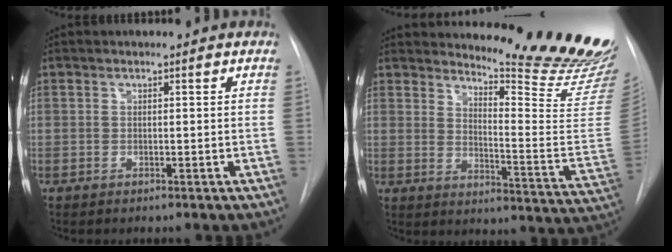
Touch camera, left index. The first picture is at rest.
{"total": 20.2, "force": [18.8, 0.4, 7.4], "torque": [-0.098, -0.149, 0.226]}